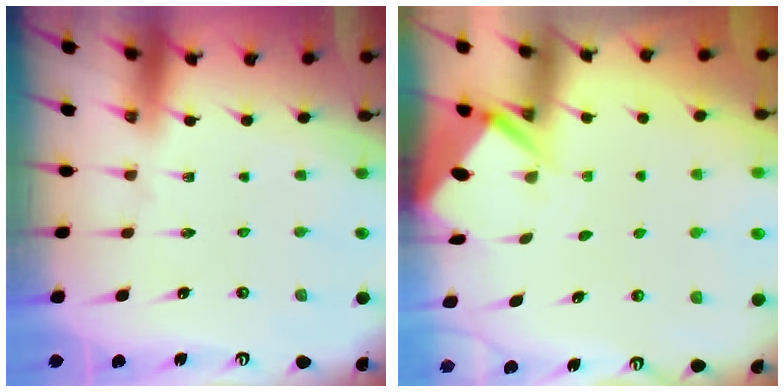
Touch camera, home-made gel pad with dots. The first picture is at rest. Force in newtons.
{"total": 3.8, "press": 3.8, "slide": 0.4}